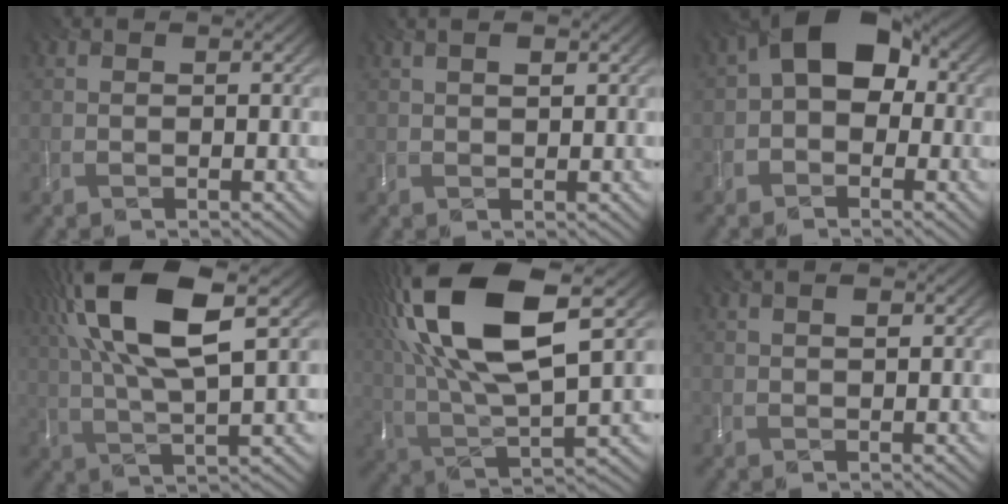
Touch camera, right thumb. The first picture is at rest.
{"total": 1.9, "force": [1.2, 0.5, 1.4], "torque": [-0.032, 0.001, 0.028]}
{"total": 8.6, "force": [0.4, 5.5, 6.7], "torque": [-0.111, 0.020, -0.005]}
{"total": 14.7, "force": [6.0, 4.3, 12.7], "torque": [-0.277, 0.023, 0.112]}
{"total": 18.4, "force": [7.4, 6.9, 15.4], "torque": [-0.342, 0.040, 0.129]}
{"total": 1.3, "force": [0.8, 0.3, 1.0], "torque": [-0.026, 0.003, 0.017]}